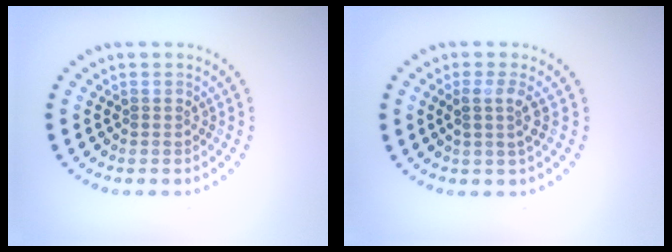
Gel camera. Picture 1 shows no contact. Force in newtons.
{"total": 1.8, "press": 1.4, "slide": 1.1}